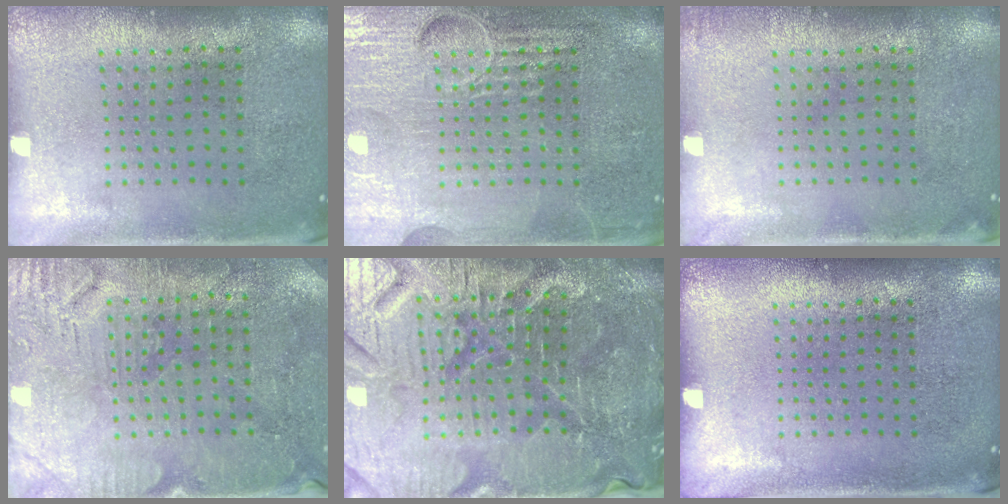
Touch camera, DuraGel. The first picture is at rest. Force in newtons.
{"total": 6.9, "press": 6.9, "slide": 0.9}
{"total": 0.6, "press": 0.6, "slide": 0.1}
{"total": 3.0, "press": 2.9, "slide": 0.6}
{"total": 5.6, "press": 5.3, "slide": 1.8}
{"total": 0.0}